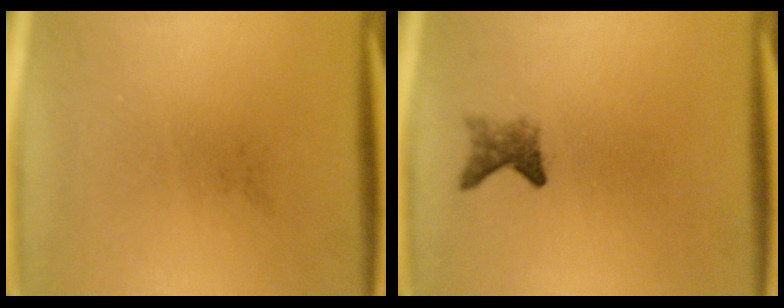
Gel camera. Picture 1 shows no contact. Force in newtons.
{"total": 2.1}